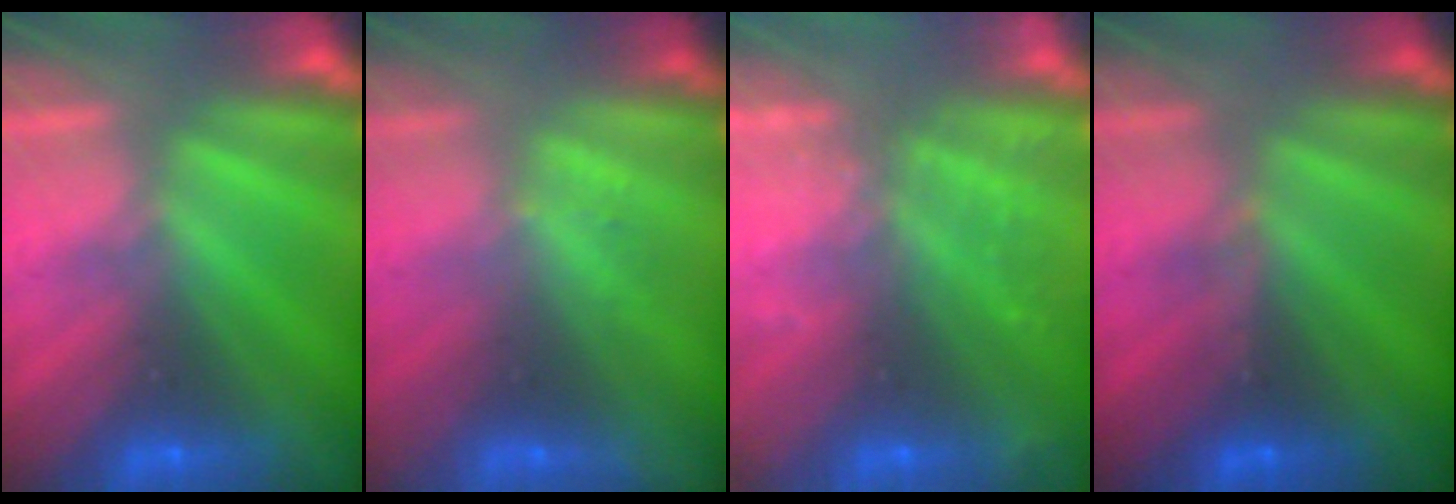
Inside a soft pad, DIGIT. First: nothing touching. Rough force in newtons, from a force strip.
{"total": 1.3}
{"total": 12.7}
{"total": 2.7}